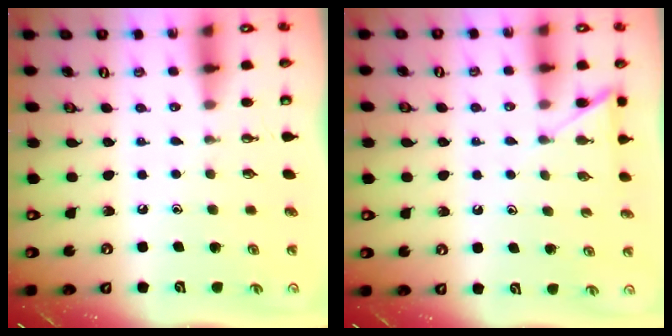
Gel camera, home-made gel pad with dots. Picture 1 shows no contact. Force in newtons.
{"total": 4.6, "press": 4.5, "slide": 0.6}